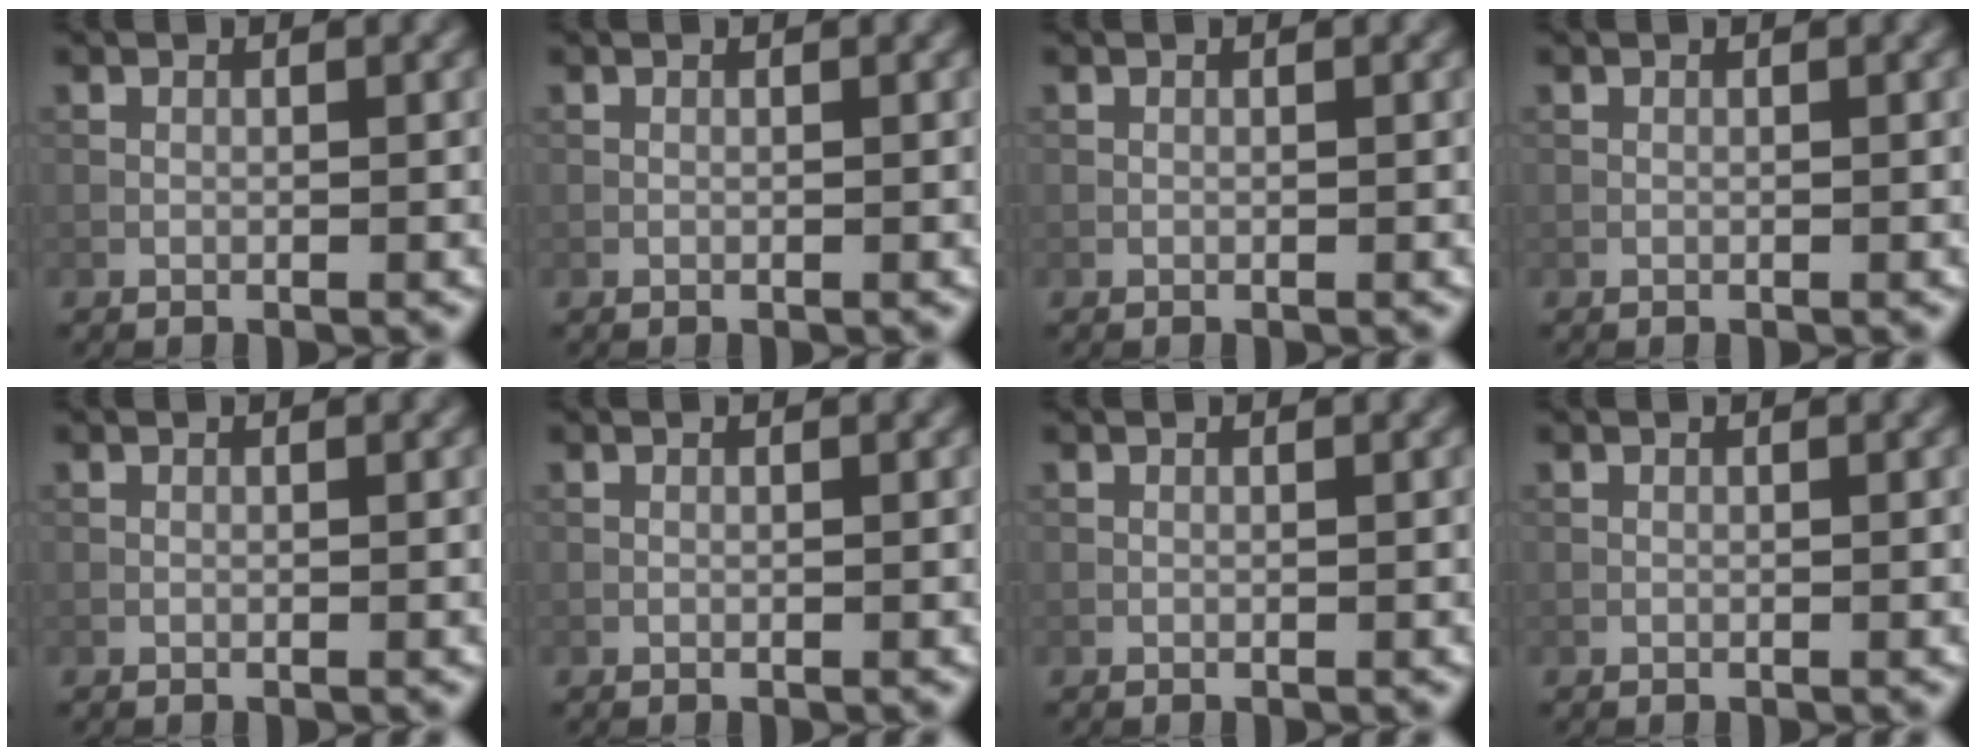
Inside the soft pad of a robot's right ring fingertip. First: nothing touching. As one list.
[{"total": 0.0}, {"total": 0.0}, {"total": 0.0}, {"total": 0.0}, {"total": 0.0}, {"total": 0.0}, {"total": 0.0}]